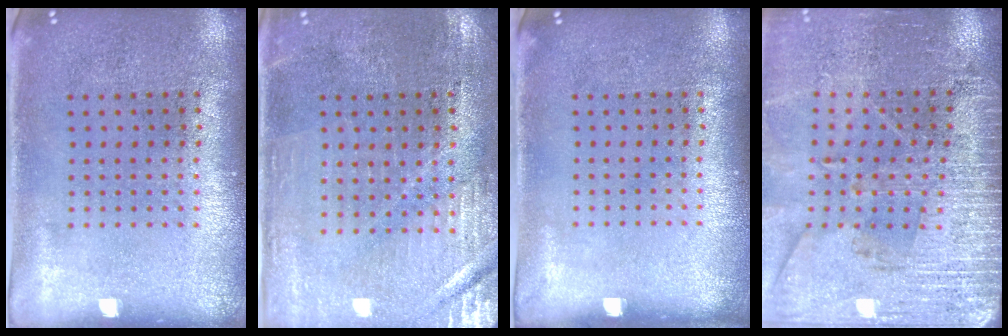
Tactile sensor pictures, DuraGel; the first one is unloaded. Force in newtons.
{"total": 0.7, "press": 0.6, "slide": 0.2}
{"total": 0.0}
{"total": 3.0, "press": 3.0, "slide": 0.2}